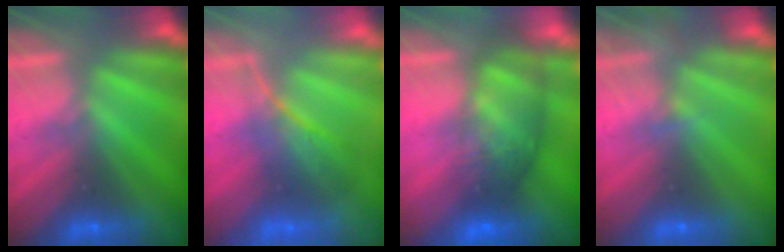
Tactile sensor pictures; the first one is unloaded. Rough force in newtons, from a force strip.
{"total": 2.3}
{"total": 7.4}
{"total": 2.2}